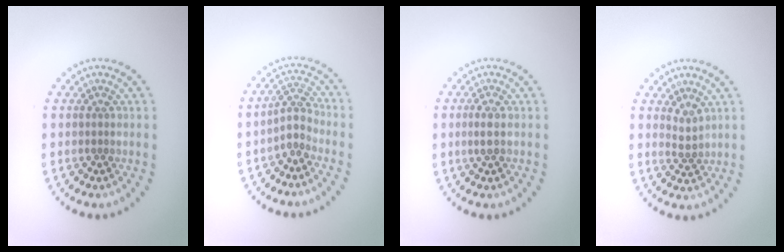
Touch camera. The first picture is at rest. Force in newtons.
{"total": 2.1, "press": 1.6, "slide": 1.4}
{"total": 1.5, "press": 1.3, "slide": 0.6}
{"total": 1.4, "press": 1.1, "slide": 0.9}